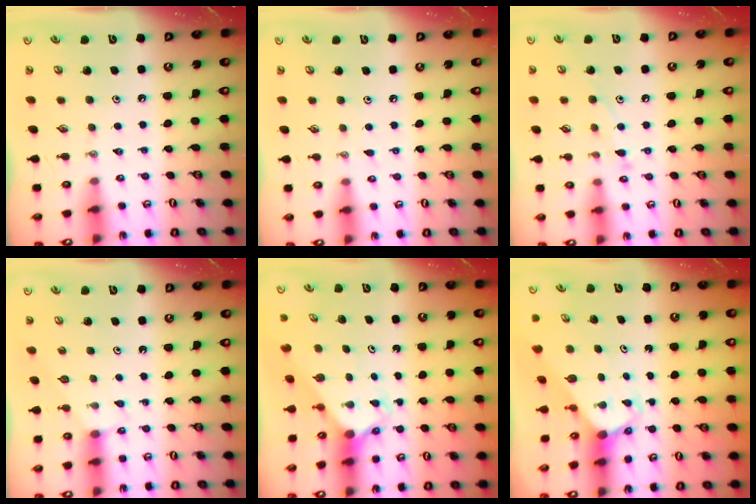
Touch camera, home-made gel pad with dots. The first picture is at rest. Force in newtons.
{"total": 2.3, "press": 2.3, "slide": 0.3}
{"total": 7.9, "press": 7.9, "slide": 0.6}
{"total": 2.7, "press": 2.7, "slide": 0.3}
{"total": 2.7, "press": 2.7, "slide": 0.2}
{"total": 3.2, "press": 3.2, "slide": 0.2}